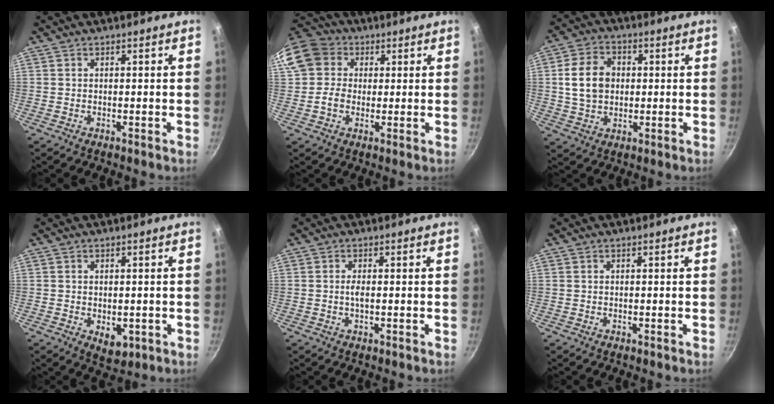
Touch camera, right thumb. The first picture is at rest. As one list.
[{"total": 12.6, "force": [2.5, 10.9, 5.8], "torque": [-0.108, 0.026, 0.035]}, {"total": 9.7, "force": [1.0, 7.4, 6.2], "torque": [-0.096, 0.011, 0.013]}, {"total": 4.4, "force": [-1.0, 2.9, 3.2], "torque": [-0.035, -0.004, -0.007]}, {"total": 1.4, "force": [-0.1, 0.4, 1.4], "torque": [-0.031, 0.001, -0.004]}, {"total": 0.0}]